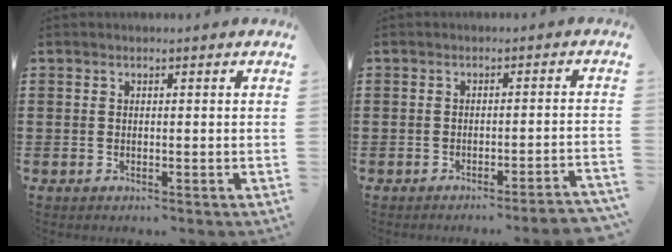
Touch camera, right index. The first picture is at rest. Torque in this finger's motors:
{"motor_torque": [0.54, -0.39, 0.07, -0.01]}